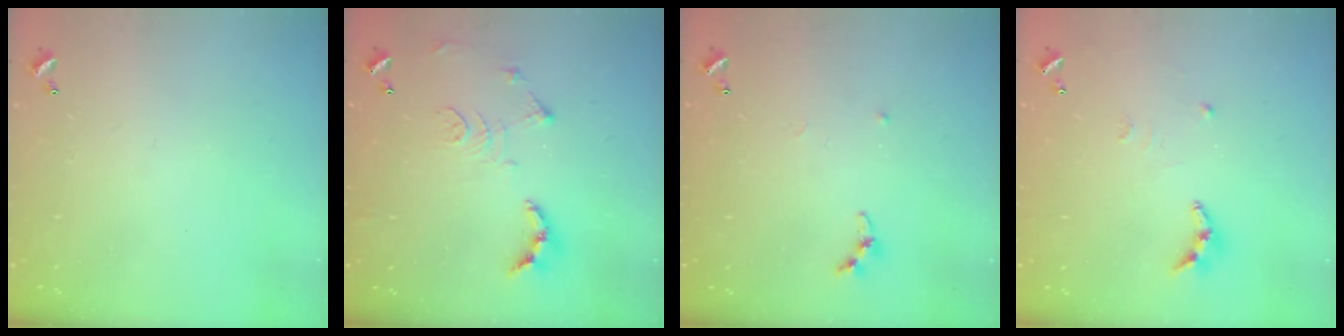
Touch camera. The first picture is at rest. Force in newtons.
{"total": 12.0, "press": 11.9, "slide": 1.3}
{"total": 5.3, "press": 5.2, "slide": 0.7}
{"total": 7.9, "press": 7.9, "slide": 0.2}